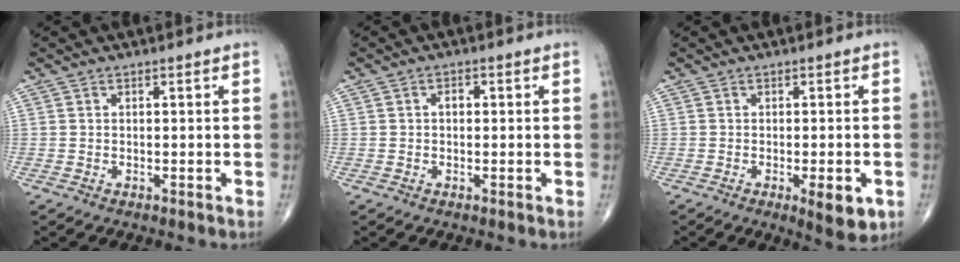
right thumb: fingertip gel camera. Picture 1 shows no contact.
{"total": 1.4, "force": [0.0, 1.0, 1.0], "torque": [-0.009, 0.006, -0.004]}
{"total": 6.2, "force": [-2.2, 1.9, 5.4], "torque": [-0.065, -0.008, -0.024]}